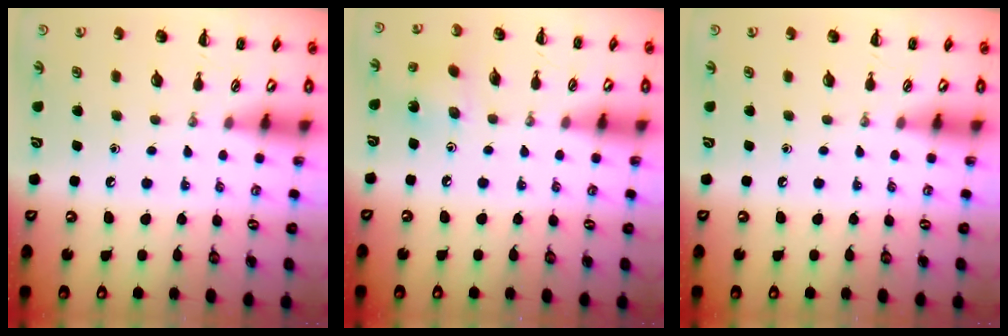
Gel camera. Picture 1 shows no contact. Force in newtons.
{"total": 1.7, "press": 1.7, "slide": 0.5}
{"total": 0.0}